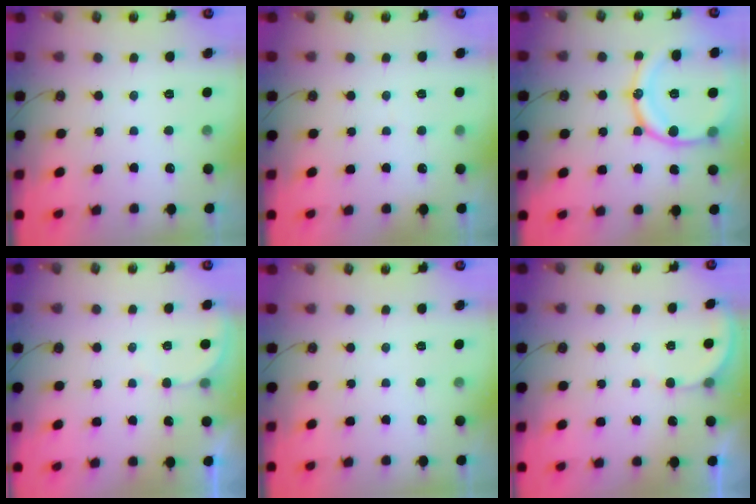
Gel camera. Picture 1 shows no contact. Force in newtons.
{"total": 1.4, "press": 1.3, "slide": 0.1}
{"total": 18.0, "press": 17.9, "slide": 1.3}
{"total": 2.6, "press": 2.6, "slide": 0.2}
{"total": 0.0}
{"total": 2.7, "press": 2.7, "slide": 0.1}